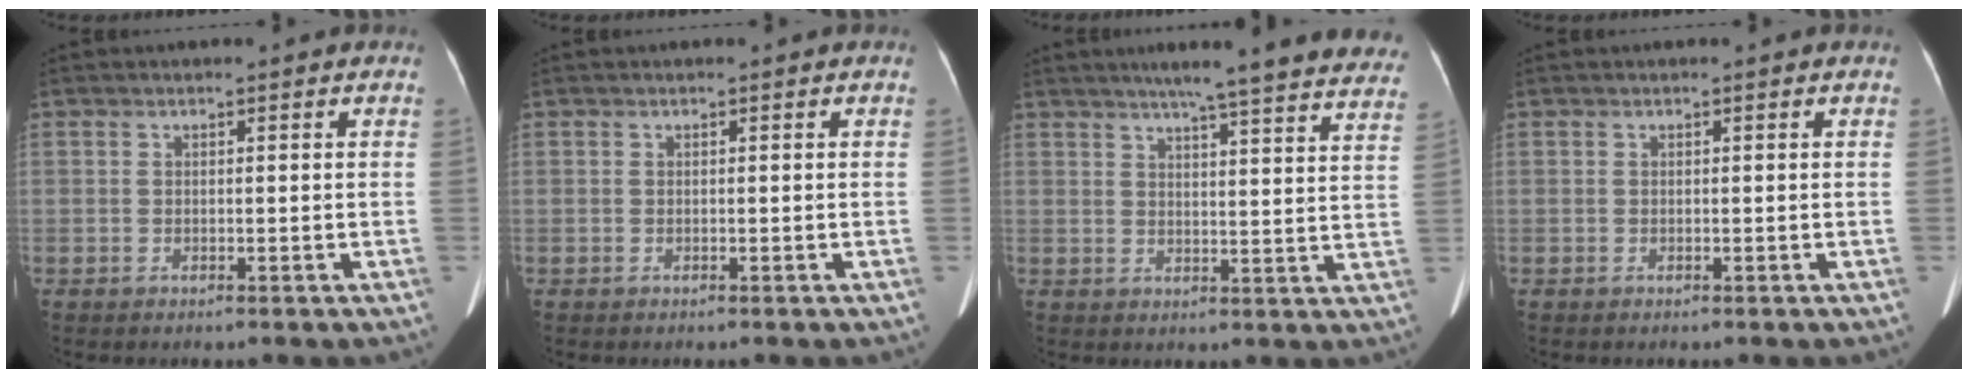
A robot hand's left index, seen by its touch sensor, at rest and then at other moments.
{"total": 0.0}
{"total": 24.3, "force": [21.5, 1.2, 11.3], "torque": [-0.151, -0.044, 0.246]}
{"total": 0.0}